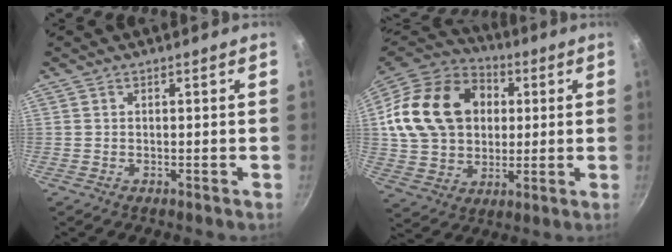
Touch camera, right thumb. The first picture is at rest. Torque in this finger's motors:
{"motor_torque": [0.79, 1.96, 0.91, -0.43, 0.36]}